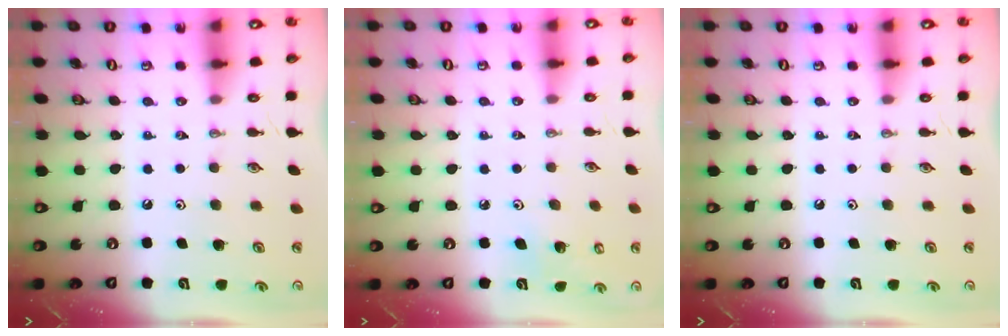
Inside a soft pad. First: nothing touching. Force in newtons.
{"total": 5.1, "press": 4.7, "slide": 1.9}
{"total": 0.0}